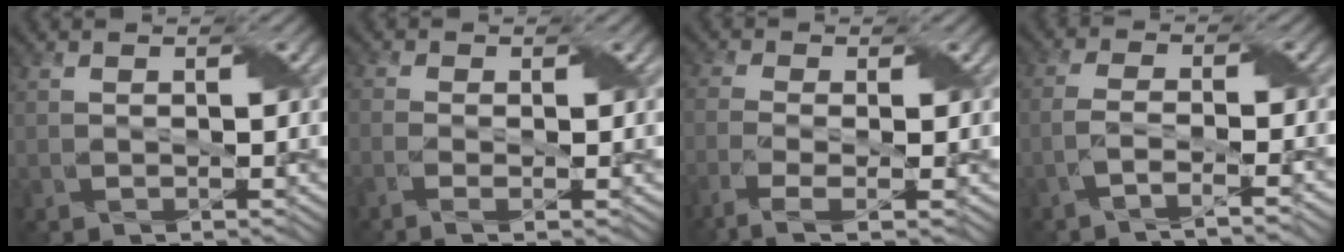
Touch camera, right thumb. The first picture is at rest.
{"total": 2.8, "force": [-1.3, 0.8, 2.3], "torque": [-0.040, 0.001, -0.035]}
{"total": 5.3, "force": [-2.9, 1.6, 4.1], "torque": [-0.086, -0.006, -0.064]}
{"total": 4.8, "force": [-3.2, 0.8, 3.4], "torque": [-0.056, 0.007, -0.071]}